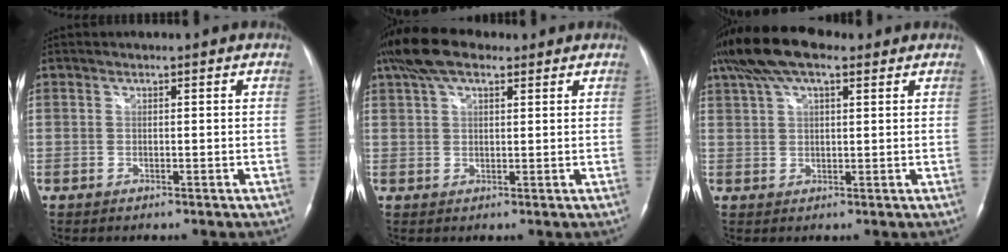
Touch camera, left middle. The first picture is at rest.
{"total": 7.9, "force": [5.2, 3.1, 5.0], "torque": [-0.104, 0.032, 0.094]}
{"total": 10.4, "force": [7.0, 3.4, 6.9], "torque": [-0.140, 0.039, 0.126]}